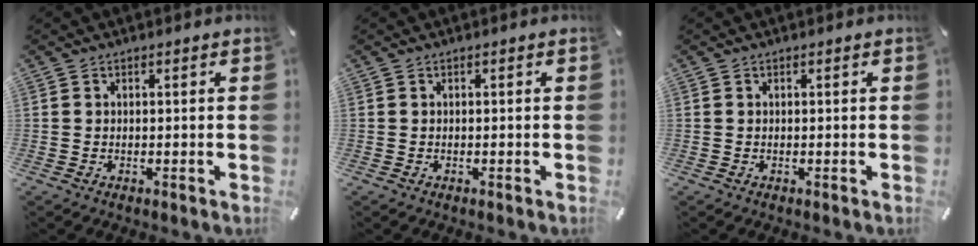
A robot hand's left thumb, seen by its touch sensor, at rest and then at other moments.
{"total": 0.0}
{"total": 0.0}